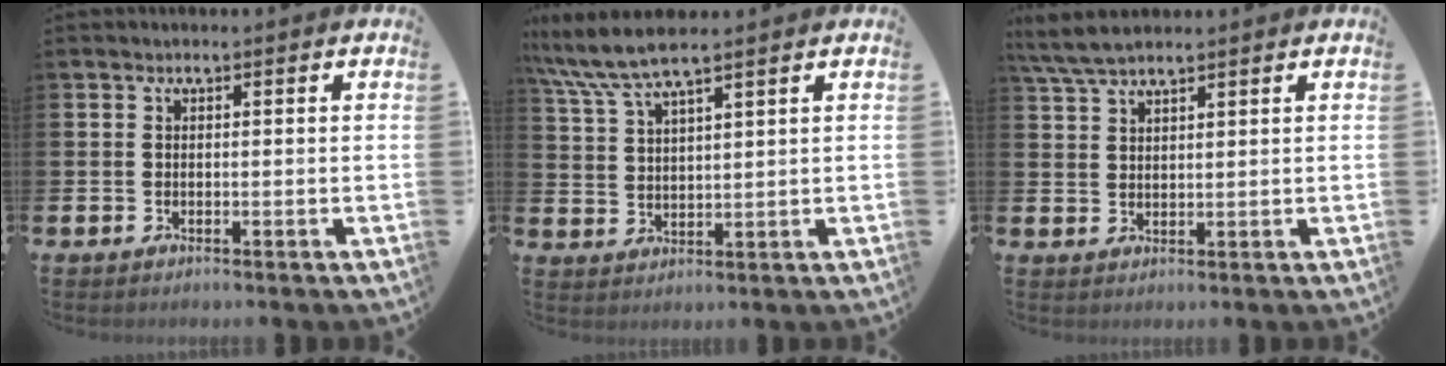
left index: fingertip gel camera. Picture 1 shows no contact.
{"total": 6.5, "force": [5.8, 0.8, 2.9], "torque": [-0.081, -0.016, 0.104]}
{"total": 4.8, "force": [4.2, 0.9, 2.1], "torque": [-0.057, -0.006, 0.079]}